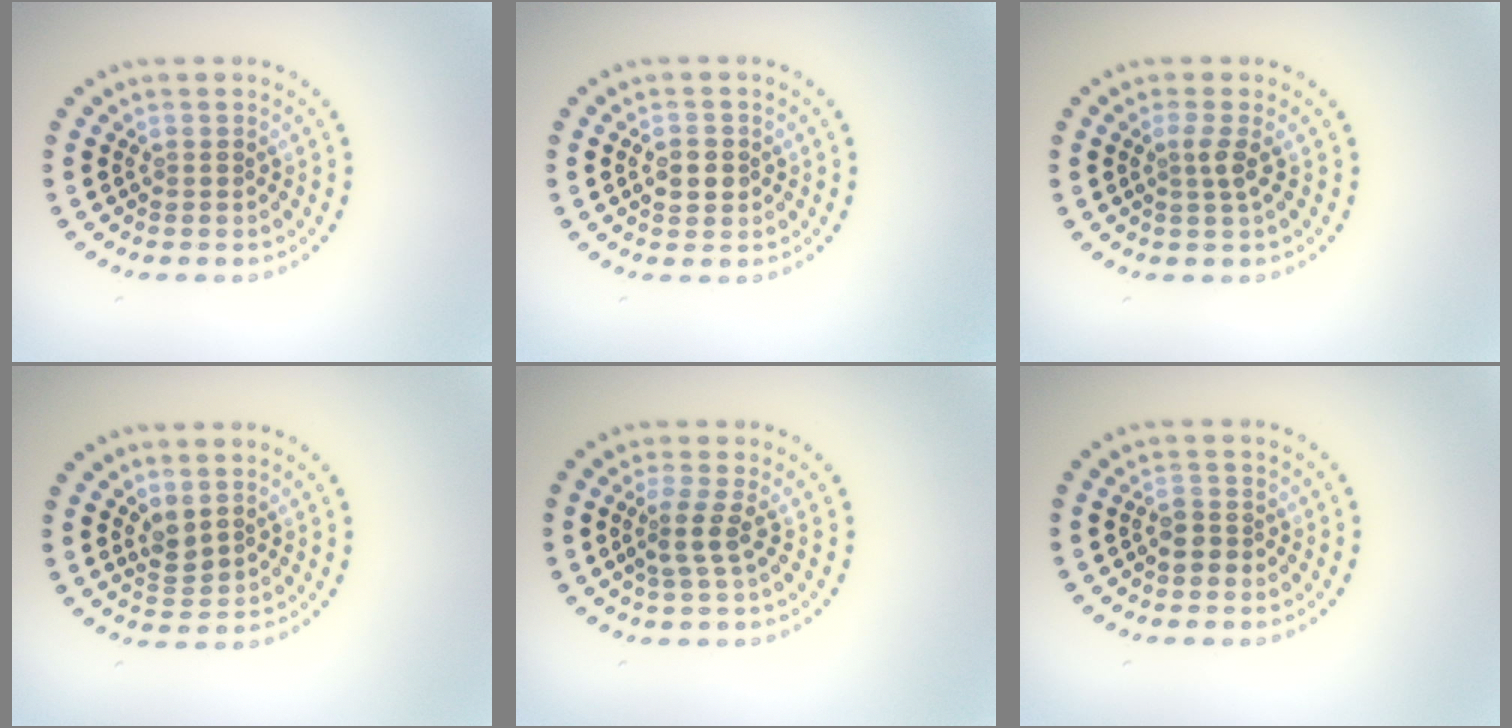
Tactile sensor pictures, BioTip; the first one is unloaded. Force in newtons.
{"total": 2.4, "press": 2.4, "slide": 0.0}
{"total": 1.5, "press": 1.0, "slide": 1.1}
{"total": 1.7, "press": 1.5, "slide": 0.8}
{"total": 2.0, "press": 1.5, "slide": 1.3}
{"total": 1.3, "press": 1.2, "slide": 0.7}